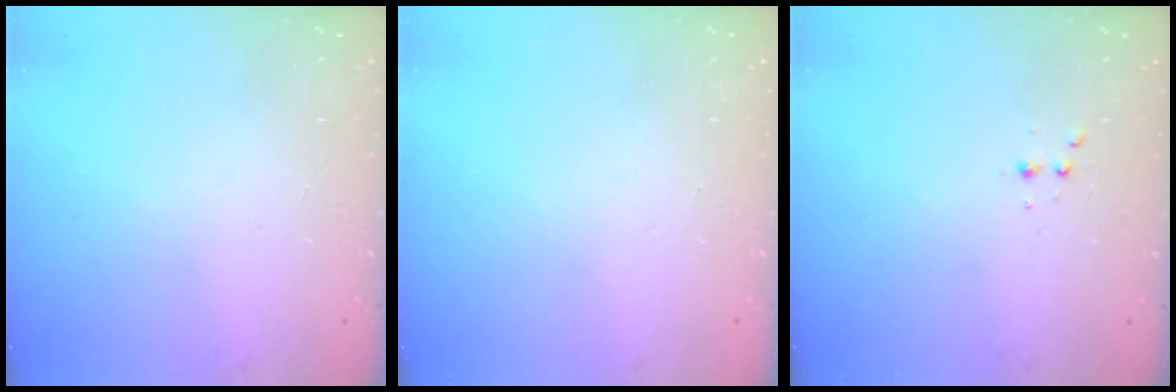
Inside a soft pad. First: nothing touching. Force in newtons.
{"total": 0.0}
{"total": 2.5, "press": 2.4, "slide": 0.5}